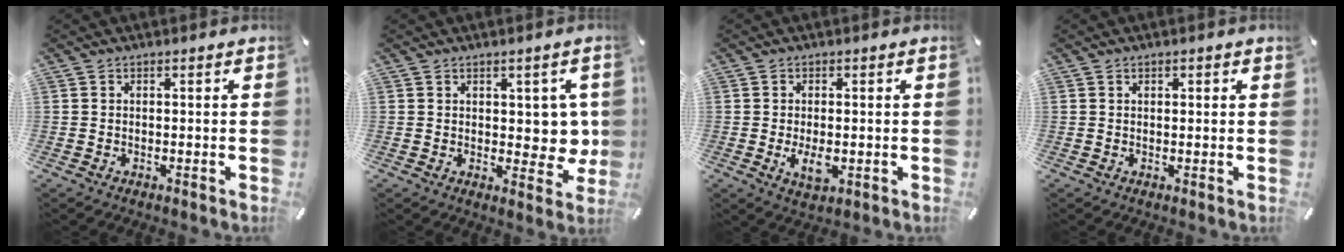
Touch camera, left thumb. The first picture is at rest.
{"total": 6.8, "force": [1.5, 4.8, 4.6], "torque": [-0.041, -0.003, 0.026]}
{"total": 4.8, "force": [-0.7, 2.5, 4.1], "torque": [-0.090, -0.011, -0.018]}
{"total": 0.6, "force": [0.4, 0.2, 0.4], "torque": [-0.007, 0.001, 0.006]}